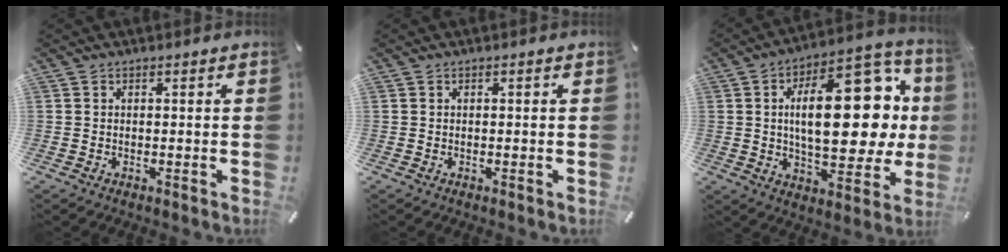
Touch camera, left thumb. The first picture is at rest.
{"total": 0.0}
{"total": 28.3, "force": [5.0, 13.4, 24.5], "torque": [-0.369, -0.026, 0.076]}